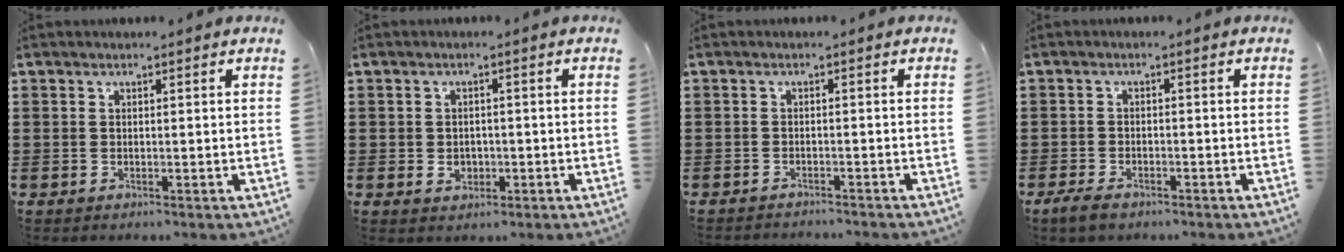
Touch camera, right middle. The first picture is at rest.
{"total": 2.0, "force": [-0.3, 1.6, 1.1], "torque": [-0.024, 0.003, -0.008]}
{"total": 1.2, "force": [-1.2, -0.1, 0.0], "torque": [-0.003, 0.002, -0.025]}
{"total": 2.1, "force": [-1.5, 0.9, 1.2], "torque": [-0.029, 0.000, -0.032]}